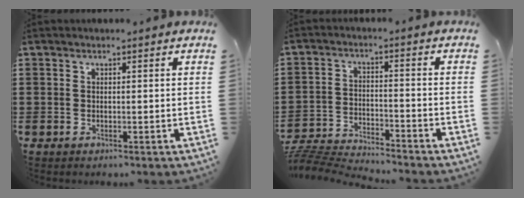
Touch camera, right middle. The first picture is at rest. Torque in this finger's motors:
{"motor_torque": [0.86, 0.00, 0.00, 0.00]}